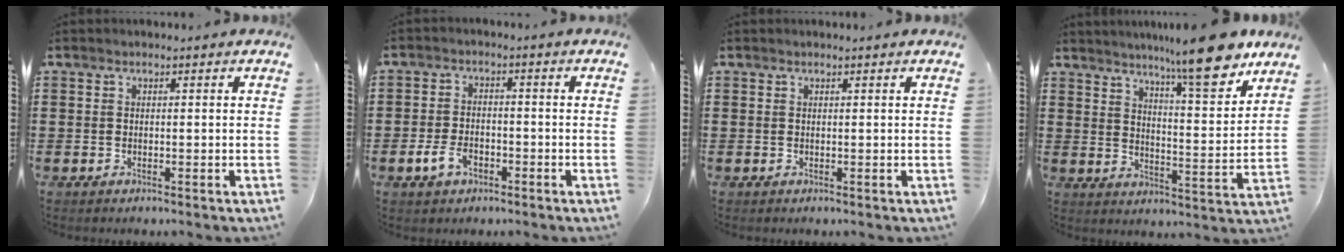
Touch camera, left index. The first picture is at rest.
{"total": 3.9, "force": [-2.0, 2.3, 2.5], "torque": [-0.058, 0.000, -0.041]}
{"total": 0.0}
{"total": 12.2, "force": [9.8, 0.9, 7.1], "torque": [-0.118, -0.052, 0.161]}